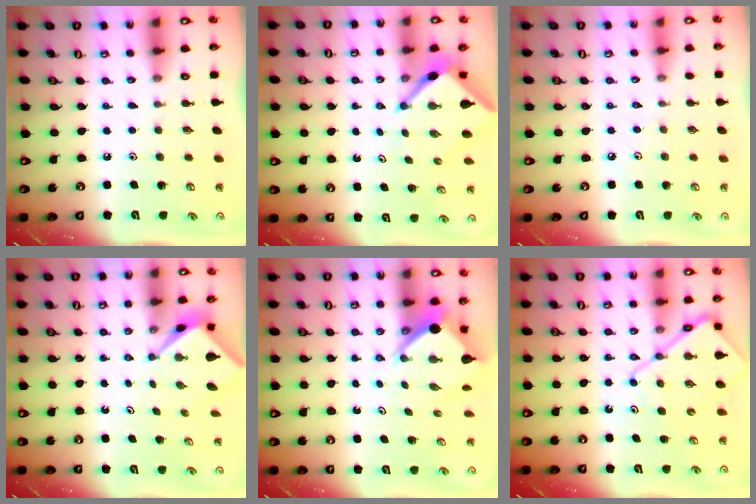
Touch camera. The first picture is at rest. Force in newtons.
{"total": 4.3, "press": 4.3, "slide": 0.4}
{"total": 2.5, "press": 2.4, "slide": 0.5}
{"total": 2.1, "press": 2.1, "slide": 0.2}
{"total": 7.2, "press": 7.2, "slide": 0.6}
{"total": 11.7, "press": 11.6, "slide": 1.1}